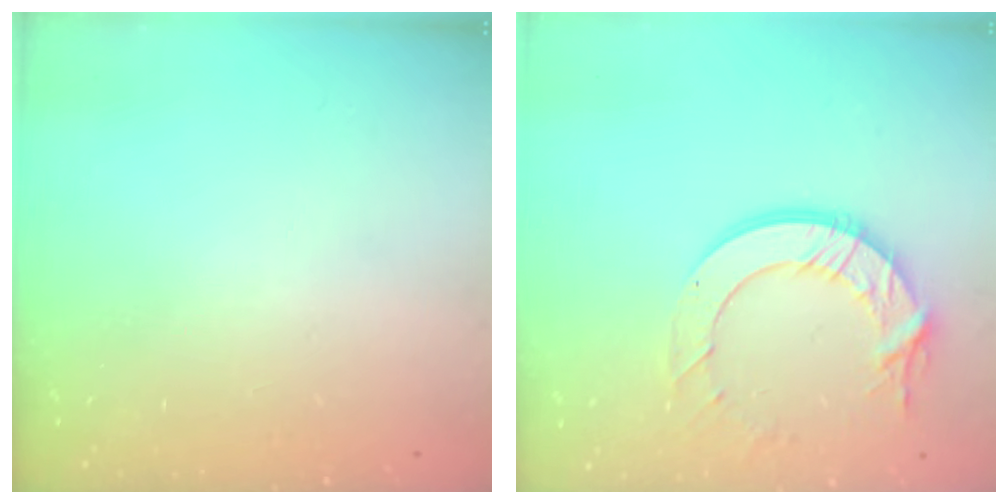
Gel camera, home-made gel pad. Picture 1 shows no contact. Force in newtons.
{"total": 12.6, "press": 12.6, "slide": 1.1}